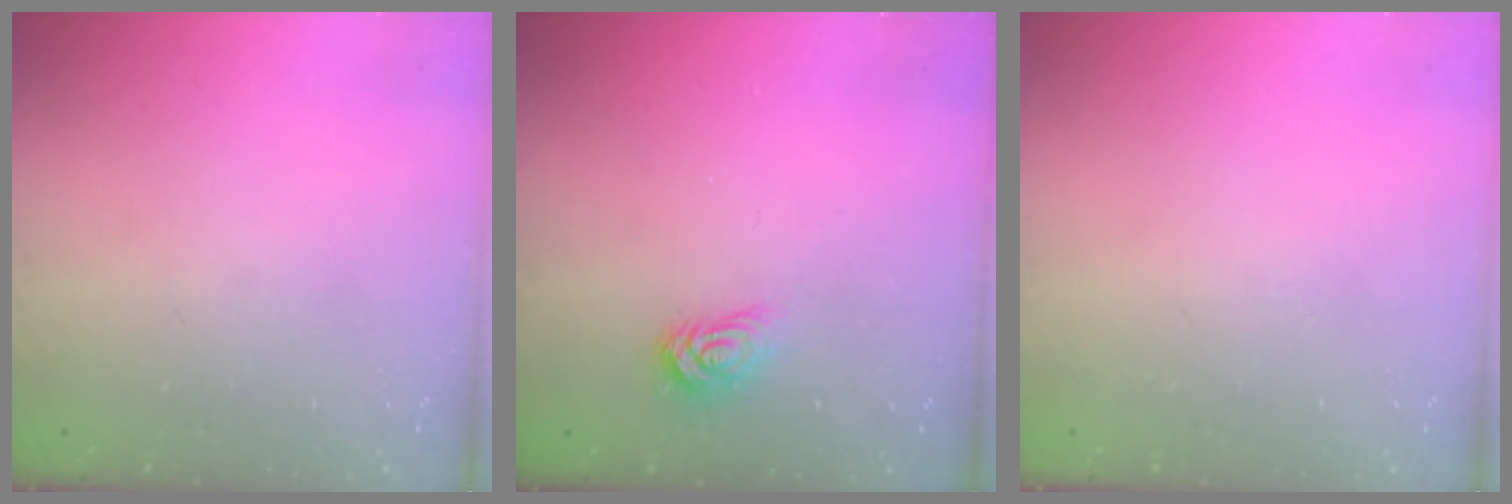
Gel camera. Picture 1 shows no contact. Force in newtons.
{"total": 3.9, "press": 3.9, "slide": 0.5}
{"total": 0.0}